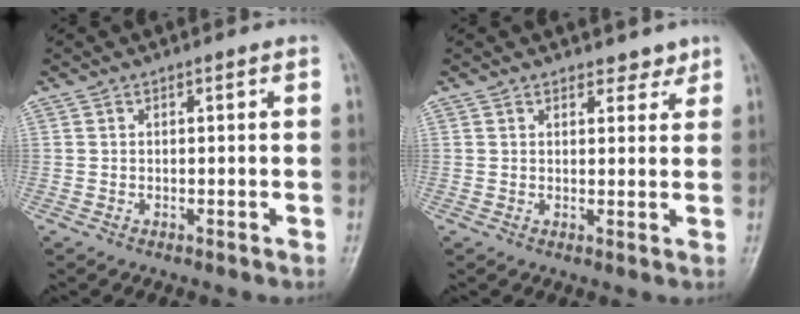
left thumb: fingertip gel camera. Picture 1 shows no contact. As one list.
[{"total": 2.7, "force": [2.2, 1.5, 0.5], "torque": [0.016, -0.012, 0.025]}]